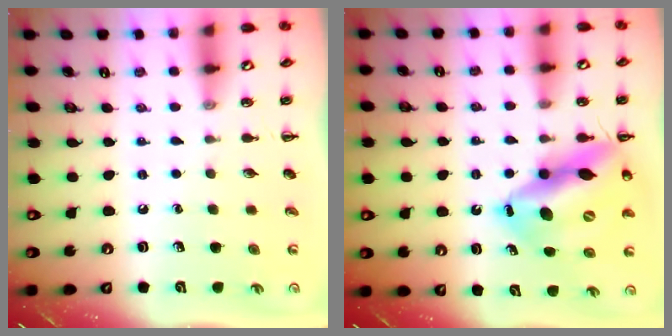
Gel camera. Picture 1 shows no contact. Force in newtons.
{"total": 17.5, "press": 16.7, "slide": 5.3}